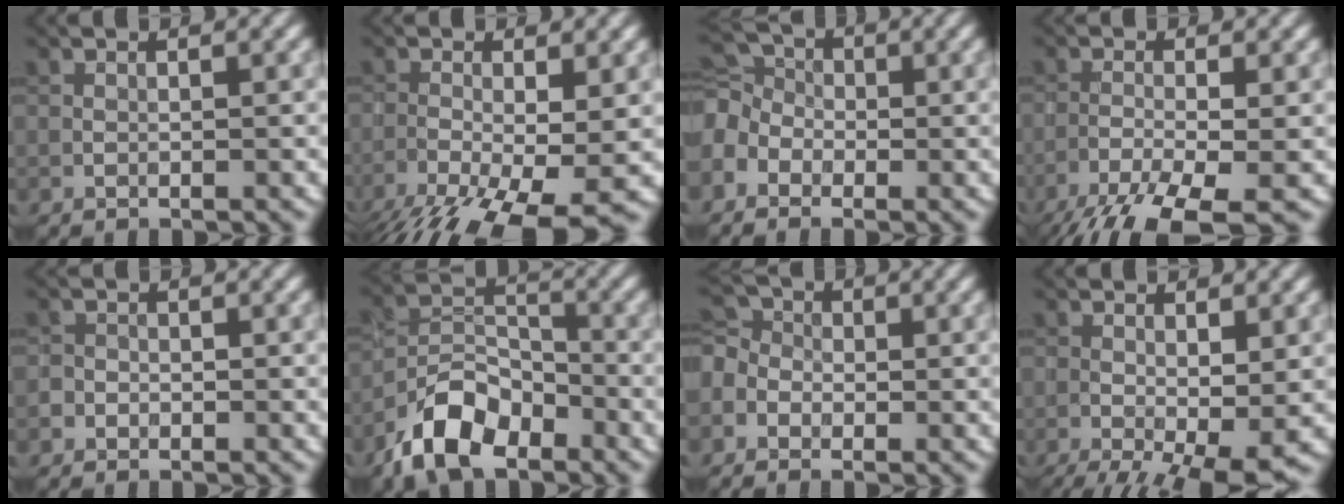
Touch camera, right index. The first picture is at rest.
{"total": 10.4, "force": [-5.6, 3.7, 8.0], "torque": [-0.145, -0.033, -0.094]}
{"total": 4.7, "force": [-1.5, 3.7, 2.6], "torque": [-0.061, 0.007, -0.035]}
{"total": 8.0, "force": [-5.2, 1.9, 5.7], "torque": [-0.113, -0.018, -0.102]}
{"total": 1.0, "force": [-0.5, 0.9, 0.0], "torque": [0.007, 0.005, -0.011]}
{"total": 6.9, "force": [-4.5, 3.8, 3.7], "torque": [-0.063, 0.003, -0.094]}
{"total": 3.6, "force": [-1.1, 3.0, 1.8], "torque": [-0.033, 0.010, -0.029]}
{"total": 7.6, "force": [-3.0, 2.5, 6.5], "torque": [-0.099, -0.015, -0.041]}